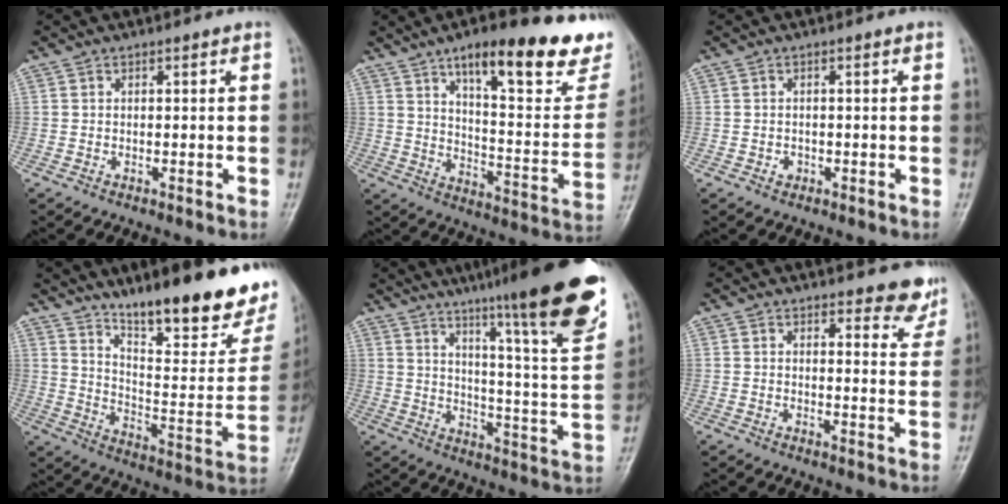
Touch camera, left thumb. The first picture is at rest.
{"total": 25.3, "force": [16.8, 7.2, 17.4], "torque": [-0.197, -0.073, 0.238]}
{"total": 1.0, "force": [-0.3, 0.8, 0.3], "torque": [-0.001, 0.003, -0.004]}
{"total": 26.4, "force": [18.8, 6.5, 17.4], "torque": [-0.215, -0.102, 0.279]}
{"total": 25.2, "force": [17.4, 2.1, 18.1], "torque": [-0.243, -0.079, 0.249]}
{"total": 6.6, "force": [5.9, 2.2, 2.1], "torque": [0.009, -0.041, 0.057]}